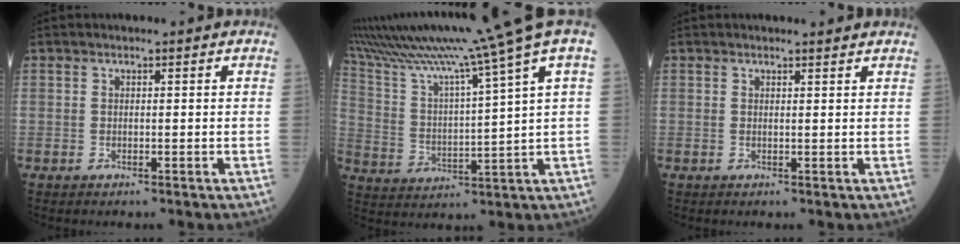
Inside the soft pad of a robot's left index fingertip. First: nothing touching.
{"total": 18.5, "force": [14.7, -3.0, 10.8], "torque": [-0.192, -0.022, 0.240]}
{"total": 1.7, "force": [1.7, 0.1, 0.2], "torque": [-0.012, -0.002, 0.019]}